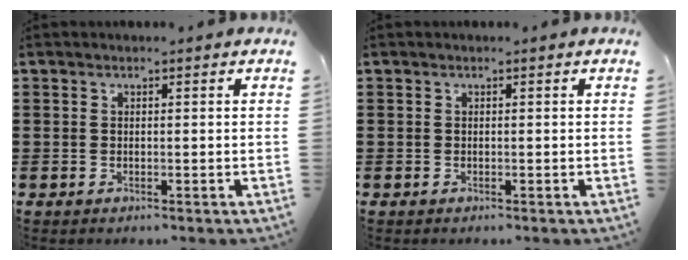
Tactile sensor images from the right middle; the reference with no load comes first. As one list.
[{"total": 0.0}]